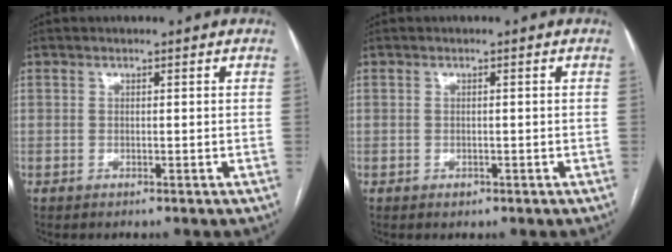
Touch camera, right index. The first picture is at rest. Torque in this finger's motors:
{"motor_torque": [-0.19, 0.15, -0.07, -0.05]}